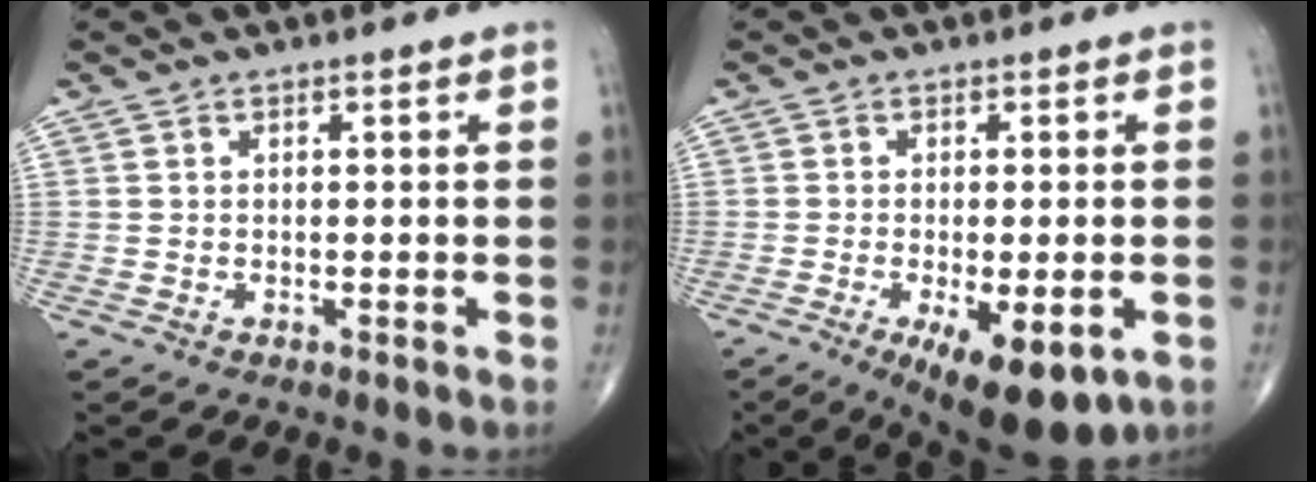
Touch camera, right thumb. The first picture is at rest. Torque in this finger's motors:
{"motor_torque": [-0.04, 0.40, 0.12, -0.18, 0.06]}